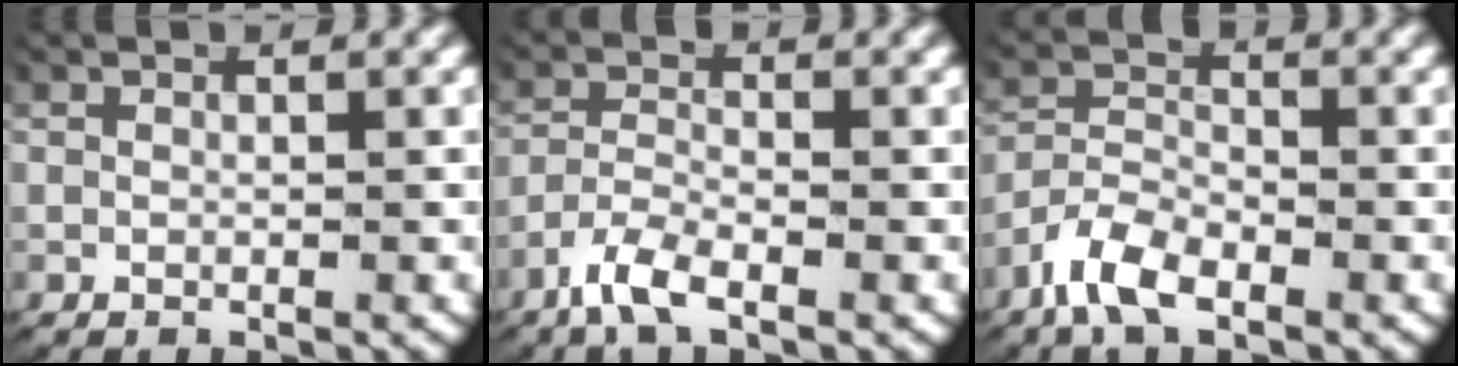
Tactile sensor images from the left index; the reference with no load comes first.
{"total": 3.4, "force": [-2.4, 1.2, 2.2], "torque": [-0.061, -0.011, -0.042]}
{"total": 4.7, "force": [-3.0, 2.7, 2.4], "torque": [-0.053, -0.012, -0.054]}